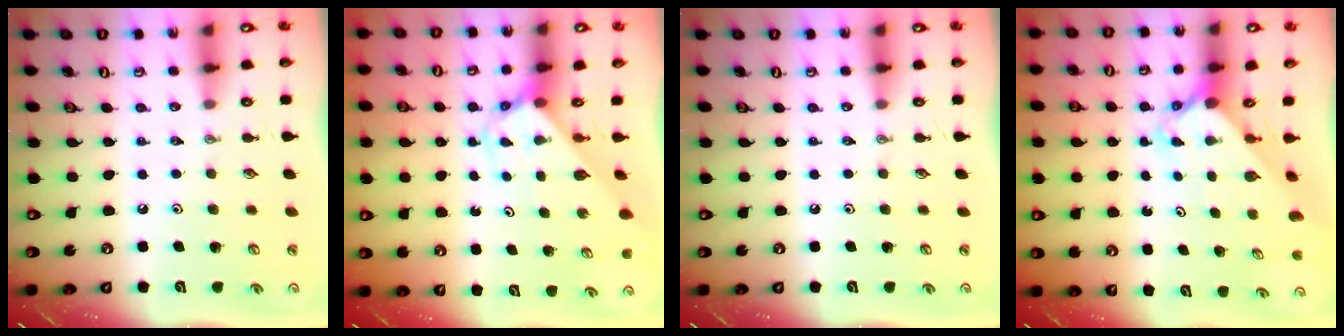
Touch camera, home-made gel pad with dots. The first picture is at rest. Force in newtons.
{"total": 2.9, "press": 2.9, "slide": 0.2}
{"total": 0.0}
{"total": 2.7, "press": 2.6, "slide": 0.3}